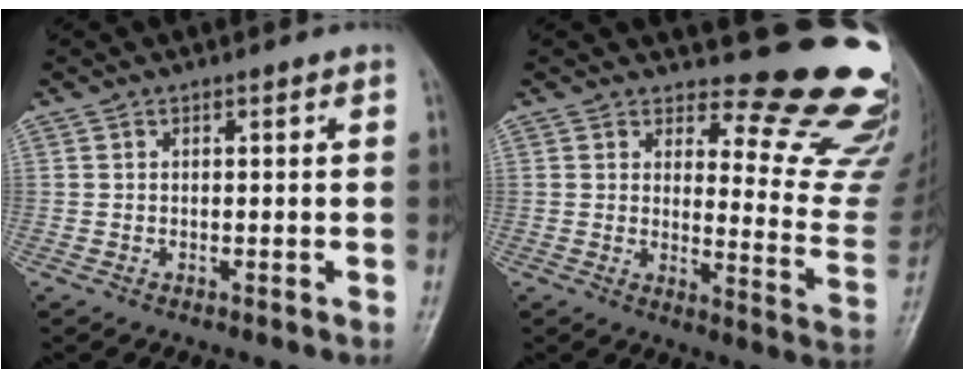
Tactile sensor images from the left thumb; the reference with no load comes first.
{"total": 16.7, "force": [15.1, 4.5, 5.6], "torque": [-0.020, -0.174, 0.165]}